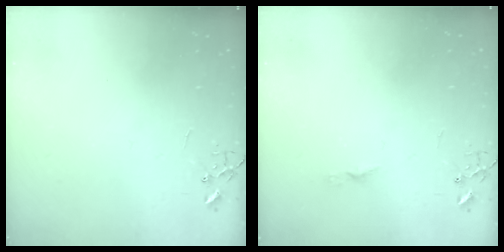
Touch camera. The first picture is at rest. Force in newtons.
{"total": 3.8, "press": 3.7, "slide": 0.3}